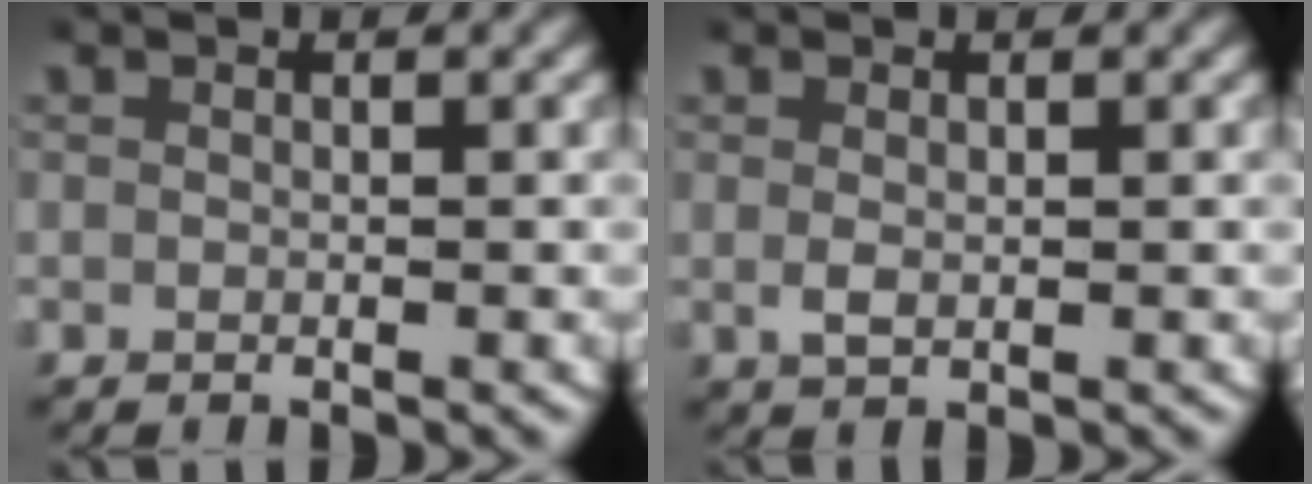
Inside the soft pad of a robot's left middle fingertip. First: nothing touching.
{"total": 0.9, "force": [0.2, 0.3, 0.8], "torque": [-0.020, -0.005, 0.010]}